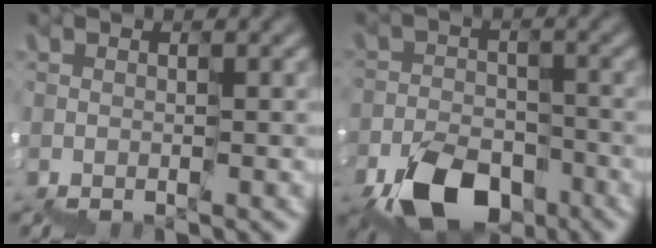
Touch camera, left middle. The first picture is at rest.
{"total": 6.6, "force": [-4.5, 3.3, 3.5], "torque": [-0.075, -0.006, -0.075]}